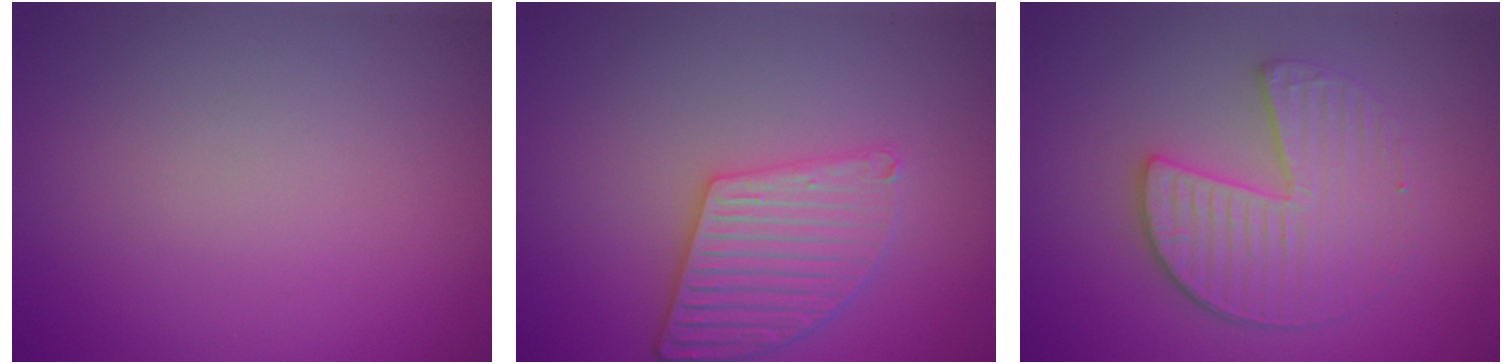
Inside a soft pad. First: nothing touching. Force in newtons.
{"total": 3.7, "press": 3.3, "slide": 1.7}
{"total": 4.0, "press": 3.5, "slide": 1.8}